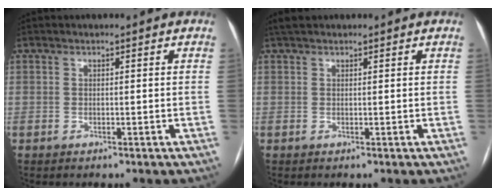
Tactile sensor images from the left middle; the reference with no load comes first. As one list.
[{"total": 2.0, "force": [1.6, 0.7, 0.9], "torque": [-0.017, 0.020, 0.030]}]